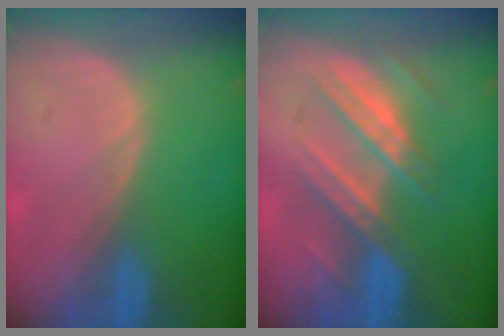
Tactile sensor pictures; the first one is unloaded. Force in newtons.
{"total": 7.4, "press": 7.3, "slide": 1.0}